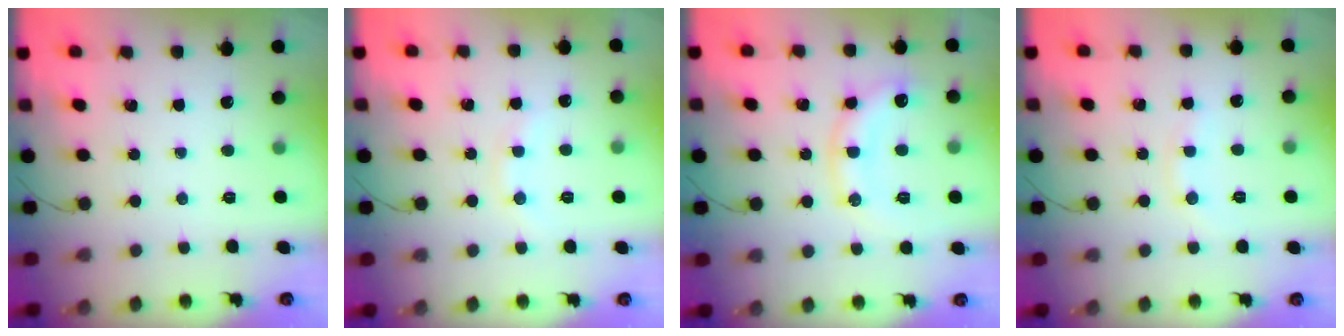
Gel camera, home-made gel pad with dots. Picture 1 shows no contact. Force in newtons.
{"total": 5.2, "press": 5.1, "slide": 1.1}
{"total": 11.8, "press": 11.8, "slide": 0.8}
{"total": 5.2, "press": 5.2, "slide": 0.7}